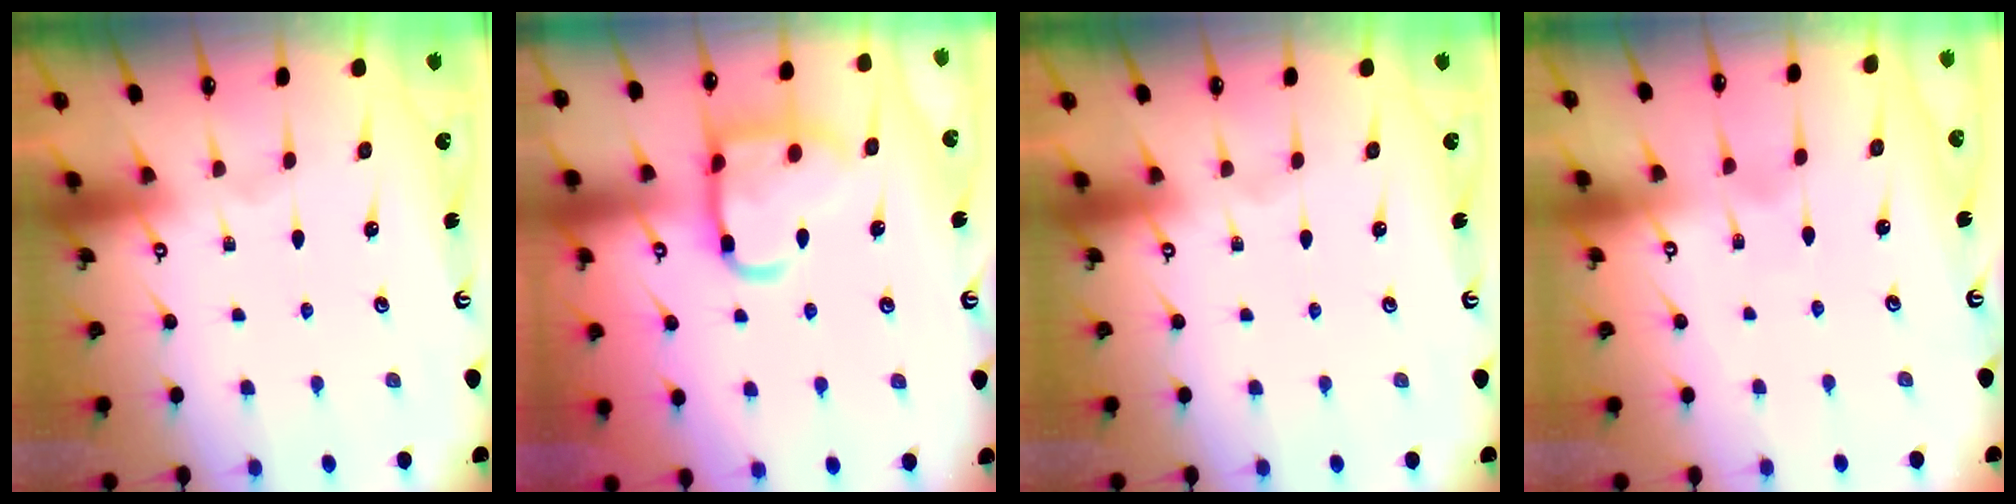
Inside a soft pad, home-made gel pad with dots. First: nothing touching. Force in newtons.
{"total": 15.4, "press": 15.3, "slide": 1.4}
{"total": 0.0}
{"total": 4.6, "press": 4.6, "slide": 0.5}